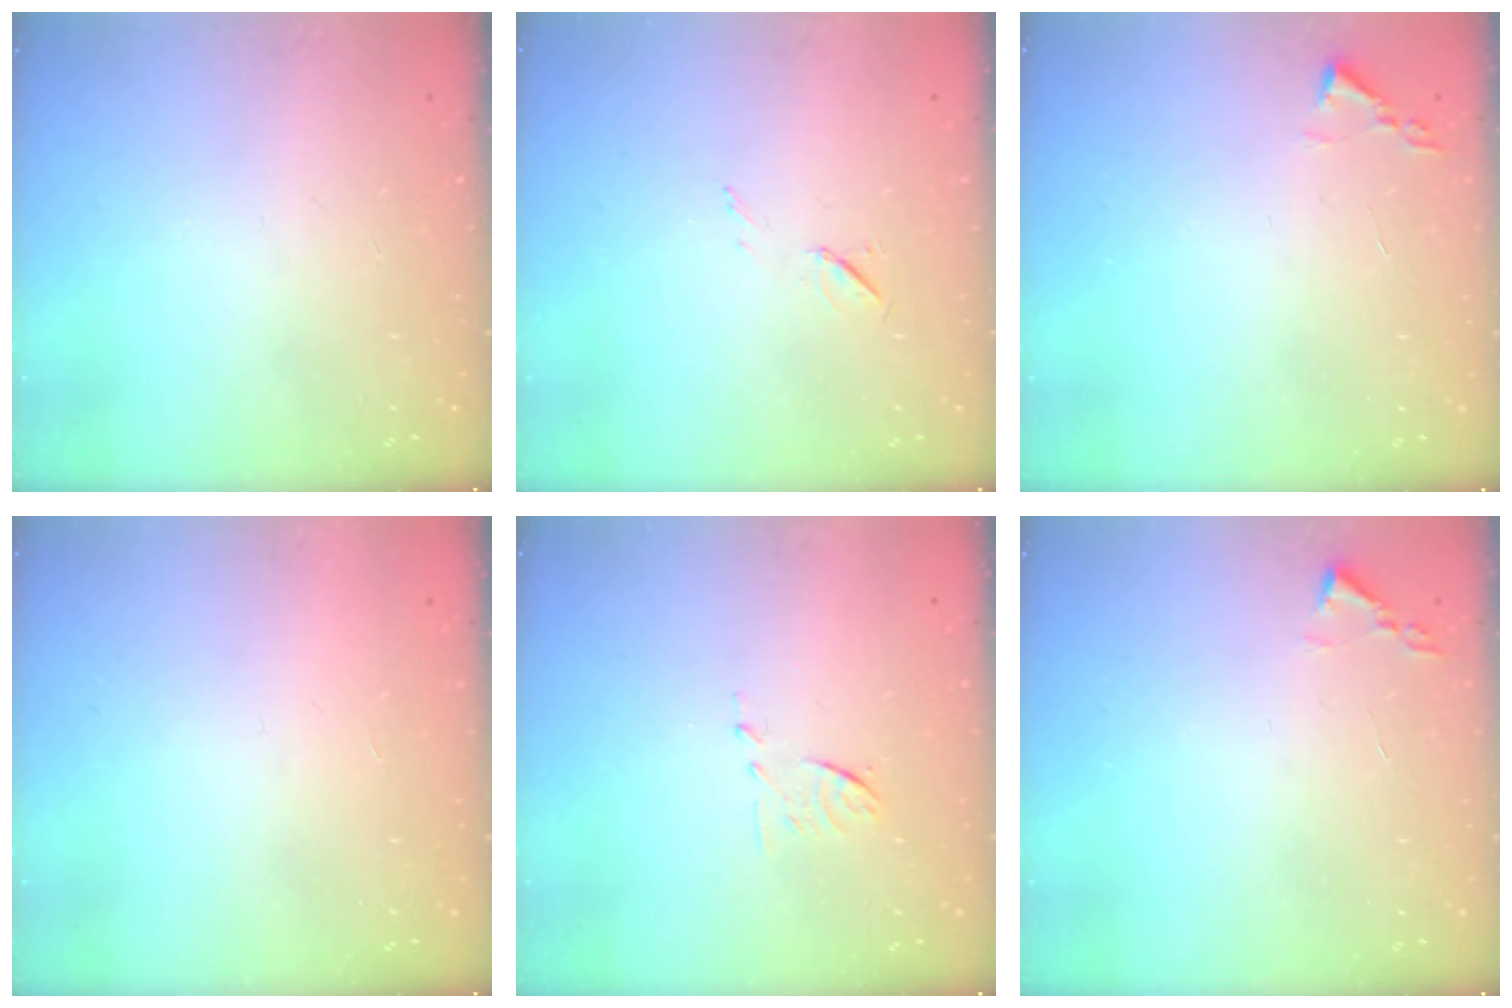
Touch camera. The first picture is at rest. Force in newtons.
{"total": 5.0, "press": 4.6, "slide": 1.9}
{"total": 1.9, "press": 1.8, "slide": 0.3}
{"total": 1.7, "press": 1.7, "slide": 0.1}
{"total": 6.2, "press": 6.2, "slide": 0.7}
{"total": 1.9, "press": 1.8, "slide": 0.3}